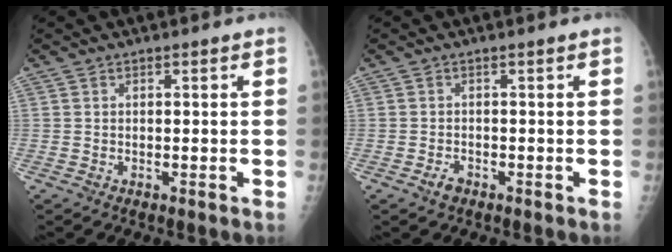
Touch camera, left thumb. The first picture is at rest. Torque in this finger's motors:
{"motor_torque": [-0.54, 0.34, -0.10, 0.03, -0.01]}